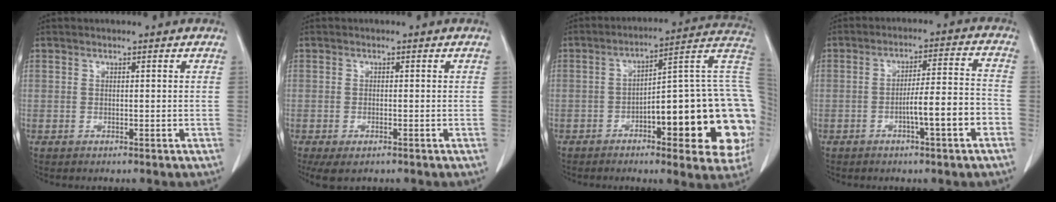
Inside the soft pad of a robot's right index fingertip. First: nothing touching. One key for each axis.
{"total": 3.9, "fx": -2.4, "fy": 1.5, "fz": 2.6, "tx": -0.048, "ty": -0.010, "tz": -0.035}
{"total": 25.3, "fx": -5.0, "fy": 5.4, "fz": 24.2, "tx": -0.233, "ty": 0.029, "tz": -0.057}
{"total": 8.2, "fx": -3.3, "fy": 0.3, "fz": 7.5, "tx": -0.119, "ty": 0.016, "tz": -0.049}